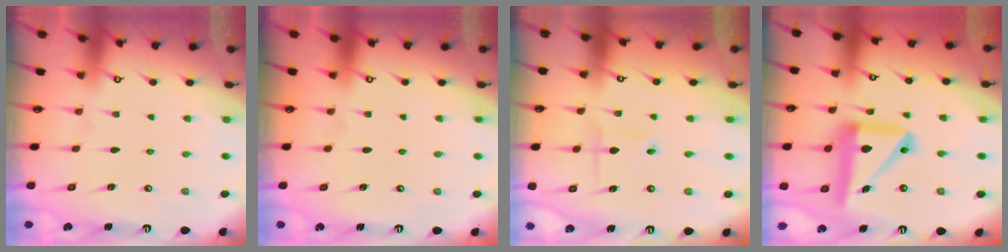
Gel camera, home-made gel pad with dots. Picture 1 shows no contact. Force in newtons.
{"total": 0.0}
{"total": 3.0, "press": 2.9, "slide": 0.7}
{"total": 15.7, "press": 15.5, "slide": 2.0}